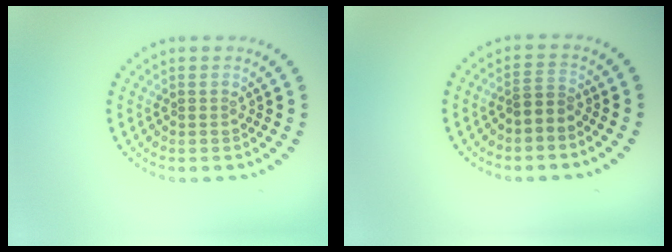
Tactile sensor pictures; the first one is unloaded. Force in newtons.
{"total": 1.6, "press": 1.4, "slide": 0.9}